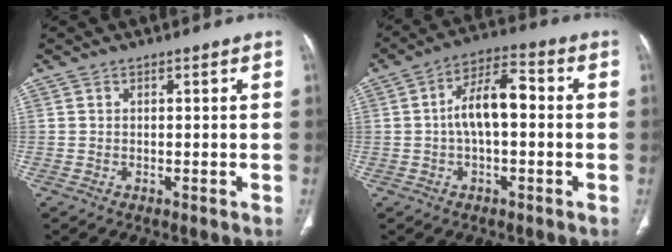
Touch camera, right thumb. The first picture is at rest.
{"total": 9.6, "force": [0.0, 4.5, 8.5], "torque": [-0.152, 0.034, -0.008]}